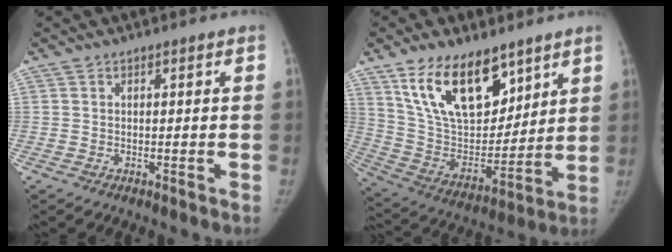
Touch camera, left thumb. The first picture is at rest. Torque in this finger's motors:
{"motor_torque": [0.71, 0.72, 1.48, -1.29, 0.23]}